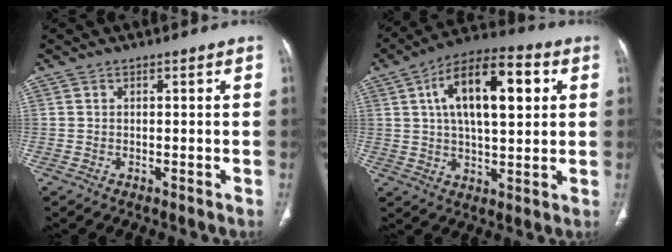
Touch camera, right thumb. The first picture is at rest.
{"total": 17.3, "force": [4.7, 7.7, 14.8], "torque": [-0.227, 0.012, 0.072]}